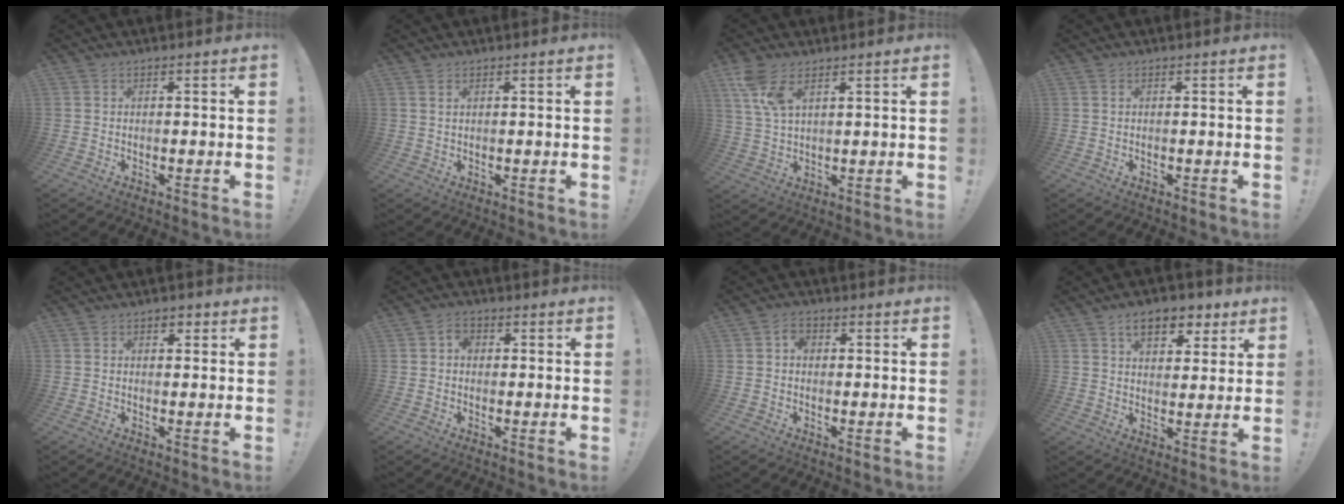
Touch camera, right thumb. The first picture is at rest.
{"total": 1.1, "force": [0.7, 0.4, 0.8], "torque": [-0.014, 0.000, 0.012]}
{"total": 7.9, "force": [4.6, 3.2, 5.5], "torque": [-0.120, -0.014, 0.087]}
{"total": 0.0}
{"total": 2.2, "force": [1.0, 1.6, 1.1], "torque": [-0.008, -0.001, 0.014]}
{"total": 3.1, "force": [0.2, 2.5, 1.7], "torque": [-0.024, 0.002, 0.002]}
{"total": 2.9, "force": [0.1, 2.3, 1.8], "torque": [-0.024, 0.004, 0.000]}
{"total": 10.1, "force": [5.7, 5.9, 5.9], "torque": [-0.084, -0.020, 0.102]}